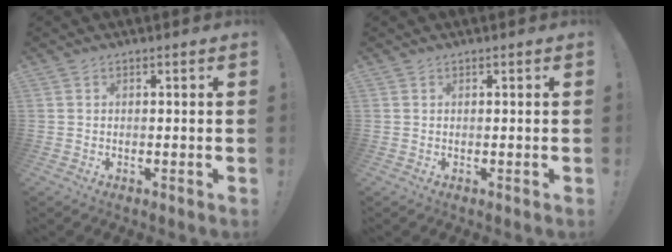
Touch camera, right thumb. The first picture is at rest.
{"total": 0.0}